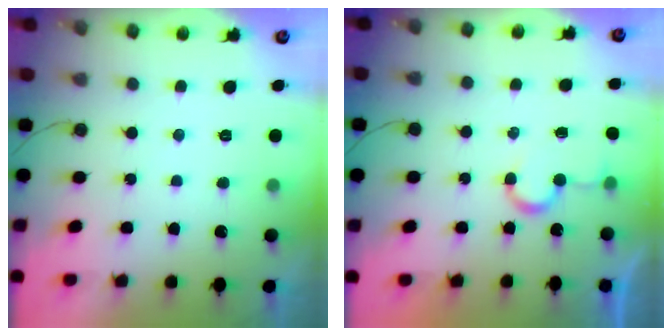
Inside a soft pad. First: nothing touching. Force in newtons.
{"total": 5.4, "press": 5.4, "slide": 0.4}